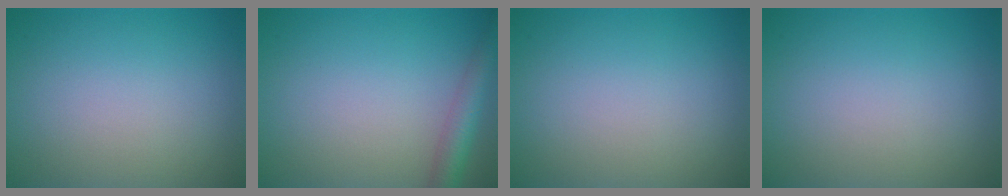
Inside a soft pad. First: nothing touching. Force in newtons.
{"total": 3.3, "press": 3.3, "slide": 0.1}
{"total": 0.0}
{"total": 0.0}